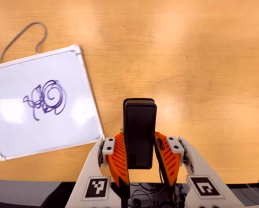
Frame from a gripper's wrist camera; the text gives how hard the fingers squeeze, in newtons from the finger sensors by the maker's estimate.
{"total": 4.2, "left": 2.6, "right": 5.8}